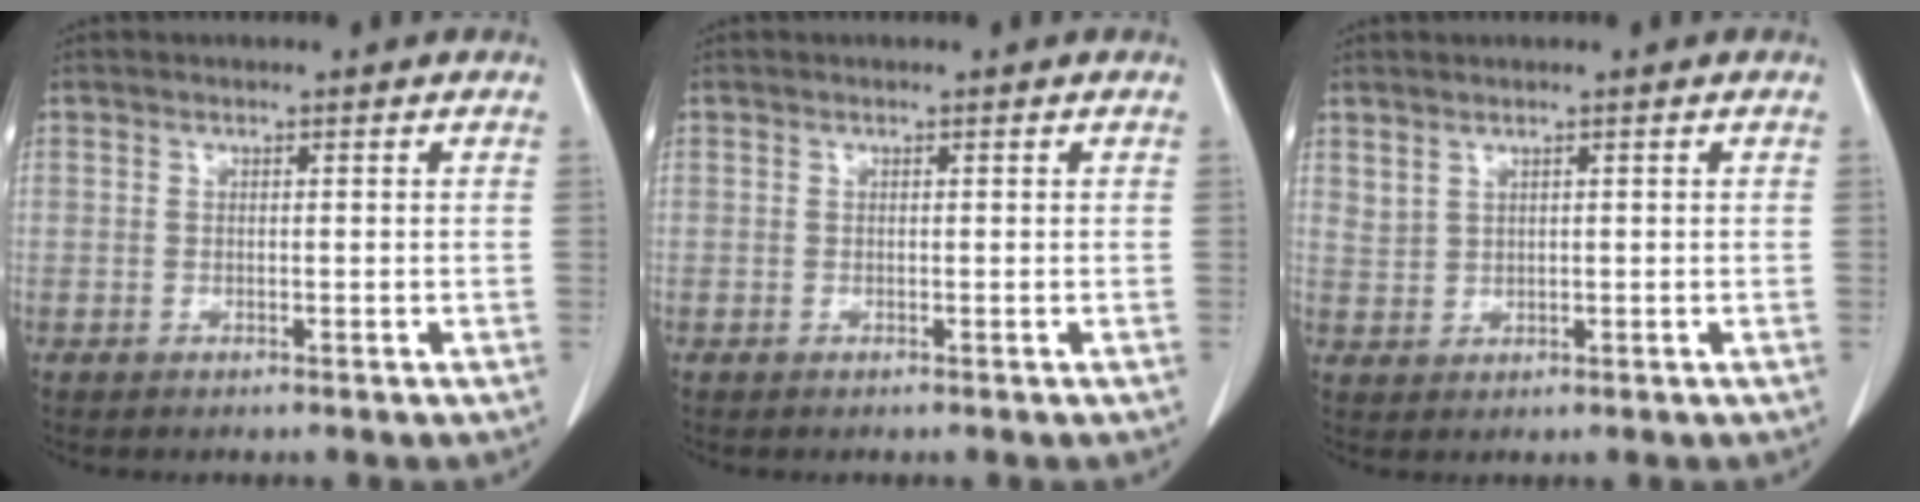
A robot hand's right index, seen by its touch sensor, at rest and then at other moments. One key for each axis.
{"total": 0.0}
{"total": 1.7, "fx": 1.4, "fy": 0.7, "fz": 0.5, "tx": -0.006, "ty": -0.002, "tz": 0.032}